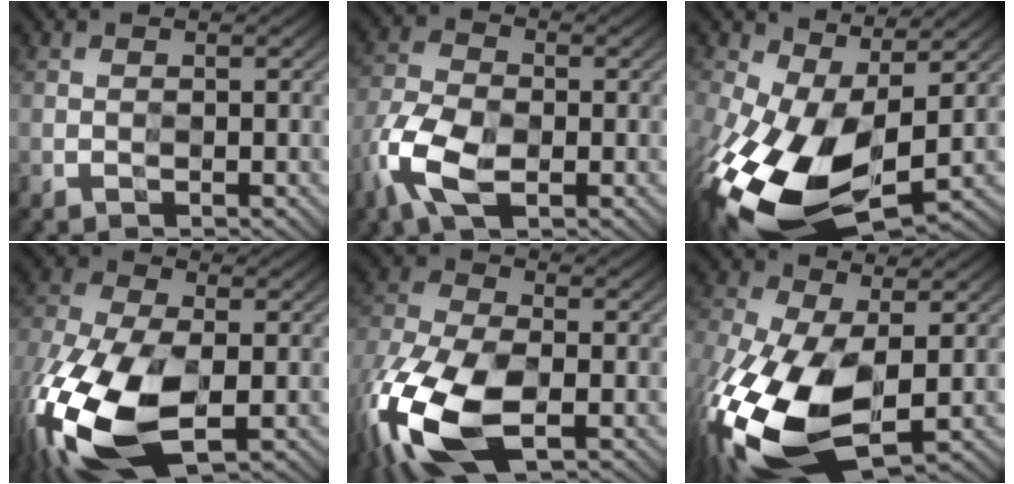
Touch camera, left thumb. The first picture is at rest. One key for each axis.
{"total": 8.5, "fx": -3.7, "fy": 4.8, "fz": 6.0, "tx": -0.147, "ty": -0.009, "tz": -0.078}
{"total": 14.8, "fx": -1.6, "fy": 8.8, "fz": 11.9, "tx": -0.275, "ty": -0.039, "tz": -0.020}
{"total": 15.9, "fx": -5.8, "fy": 8.7, "fz": 12.0, "tx": -0.296, "ty": -0.032, "tz": -0.108}
{"total": 14.8, "fx": -6.6, "fy": 8.0, "fz": 10.5, "tx": -0.264, "ty": -0.027, "tz": -0.128}
{"total": 15.3, "fx": -4.3, "fy": 8.3, "fz": 12.2, "tx": -0.296, "ty": -0.042, "tz": -0.069}